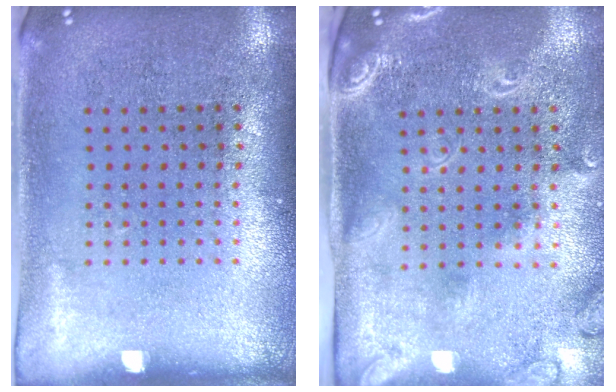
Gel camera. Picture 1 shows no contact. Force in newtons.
{"total": 2.4, "press": 1.8, "slide": 1.6}